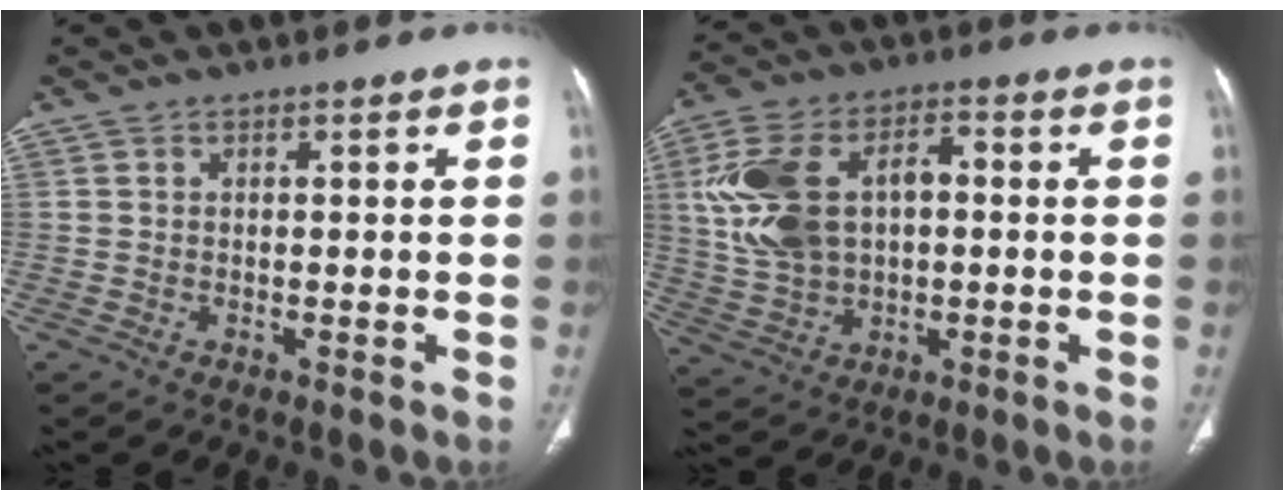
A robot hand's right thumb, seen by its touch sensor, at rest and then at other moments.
{"total": 15.7, "force": [1.6, 9.9, 12.1], "torque": [-0.227, 0.024, 0.034]}